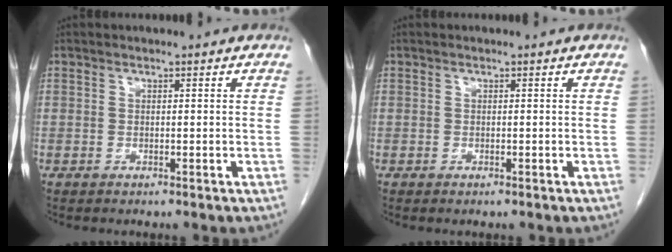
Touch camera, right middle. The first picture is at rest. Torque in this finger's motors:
{"motor_torque": [-0.23, -0.02, -0.04, -0.01]}